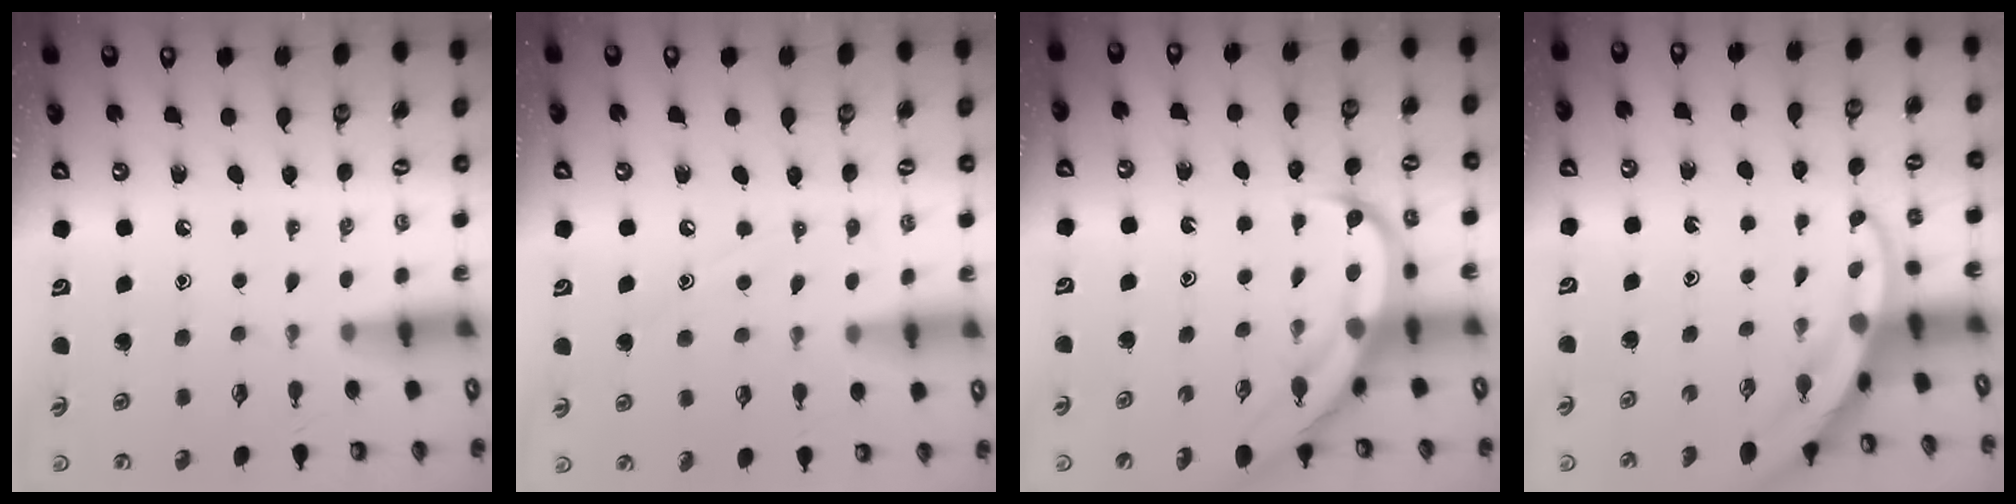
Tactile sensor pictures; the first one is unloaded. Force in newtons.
{"total": 7.1, "press": 7.1, "slide": 0.7}
{"total": 8.4, "press": 8.3, "slide": 1.0}
{"total": 3.3, "press": 3.3, "slide": 0.2}